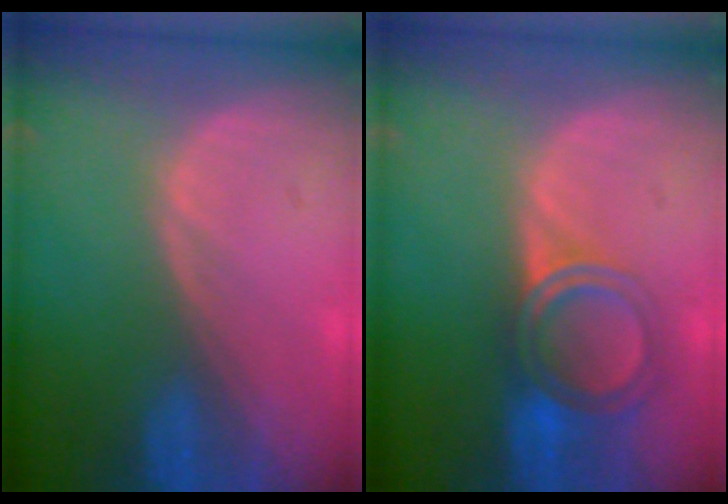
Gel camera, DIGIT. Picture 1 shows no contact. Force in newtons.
{"total": 6.1, "press": 5.3, "slide": 3.0}